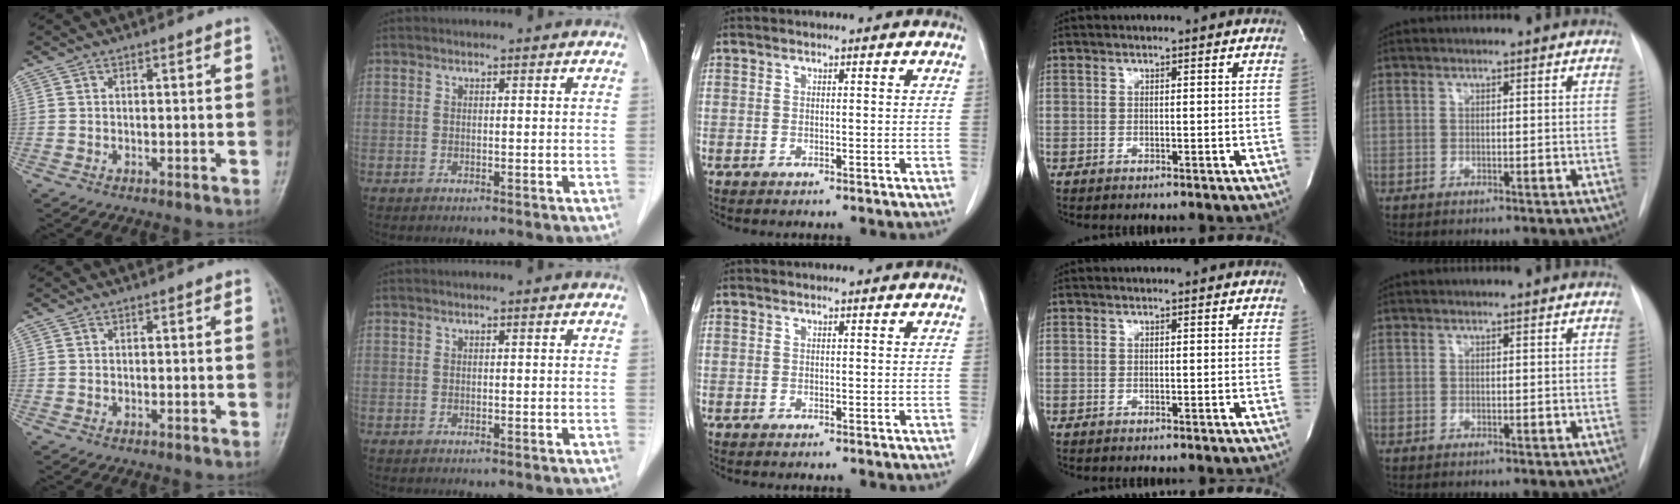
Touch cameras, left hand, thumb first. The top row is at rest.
{}